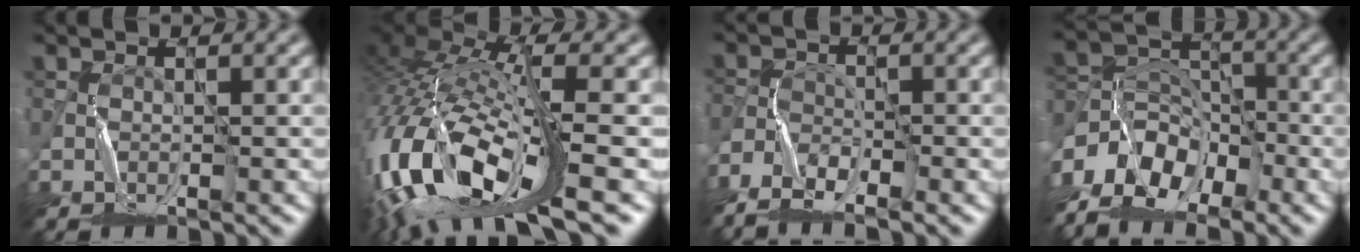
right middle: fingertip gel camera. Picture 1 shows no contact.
{"total": 14.7, "force": [-4.4, 6.0, 12.7], "torque": [-0.304, -0.004, -0.070]}
{"total": 5.1, "force": [-4.1, 1.6, 2.5], "torque": [-0.047, -0.013, -0.084]}
{"total": 8.1, "force": [-6.0, 4.4, 3.3], "torque": [-0.054, -0.001, -0.123]}